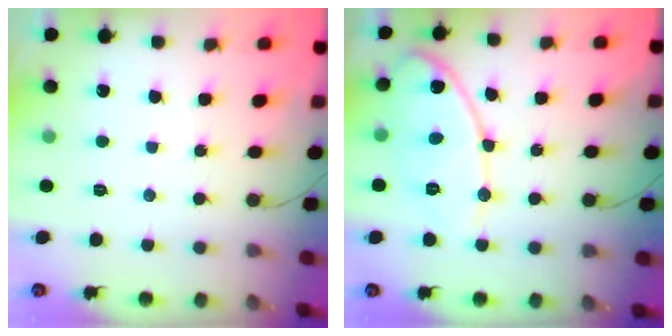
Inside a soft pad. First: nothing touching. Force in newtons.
{"total": 12.8, "press": 12.7, "slide": 1.4}